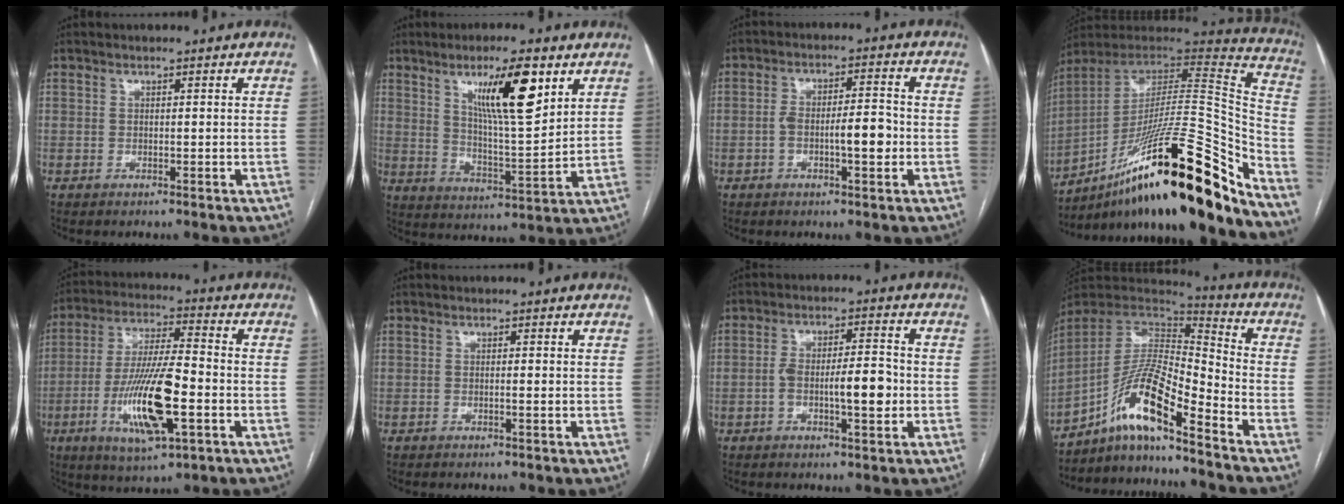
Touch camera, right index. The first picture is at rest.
{"total": 12.5, "force": [6.3, 1.8, 10.7], "torque": [-0.182, -0.004, 0.108]}
{"total": 6.7, "force": [-1.5, 1.7, 6.3], "torque": [-0.110, 0.018, -0.024]}
{"total": 31.9, "force": [-21.6, 2.8, 23.2], "torque": [-0.299, 0.005, -0.348]}
{"total": 16.9, "force": [-4.5, 3.6, 15.9], "torque": [-0.314, -0.013, -0.074]}
{"total": 0.5, "force": [-0.1, 0.0, 0.5], "torque": [-0.008, 0.000, -0.004]}
{"total": 8.0, "force": [-1.6, 2.0, 7.6], "torque": [-0.129, 0.016, -0.026]}
{"total": 13.3, "force": [-9.3, 1.1, 9.4], "torque": [-0.177, 0.015, -0.169]}